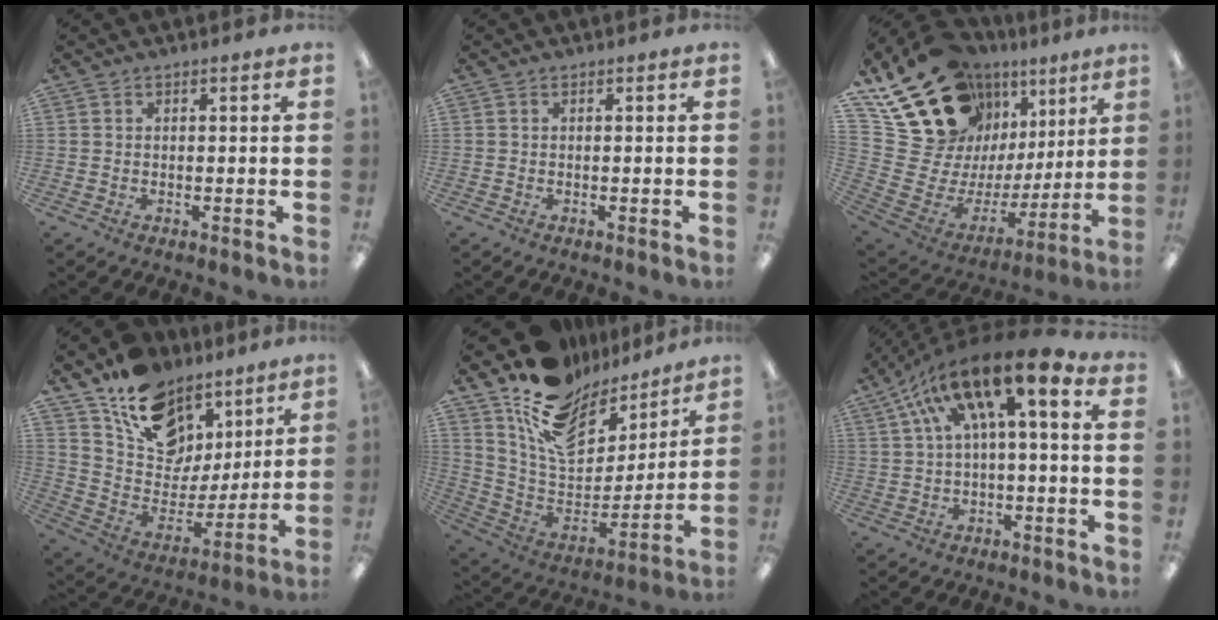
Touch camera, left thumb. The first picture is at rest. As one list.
[{"total": 0.0}, {"total": 23.8, "force": [15.6, 15.5, 9.1], "torque": [-0.137, -0.112, 0.326]}, {"total": 15.3, "force": [9.7, 10.2, 5.9], "torque": [-0.107, -0.068, 0.182]}, {"total": 15.9, "force": [11.4, 8.5, 7.1], "torque": [-0.142, -0.085, 0.206]}, {"total": 14.8, "force": [6.3, 4.0, 12.8], "torque": [-0.234, -0.030, 0.097]}]